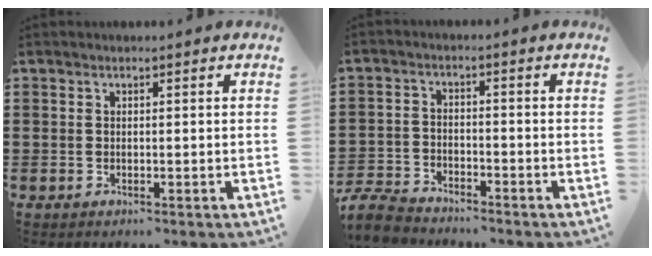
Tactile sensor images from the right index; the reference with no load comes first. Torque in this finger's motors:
{"motor_torque": [-1.02, 1.12, -1.05, -0.21]}